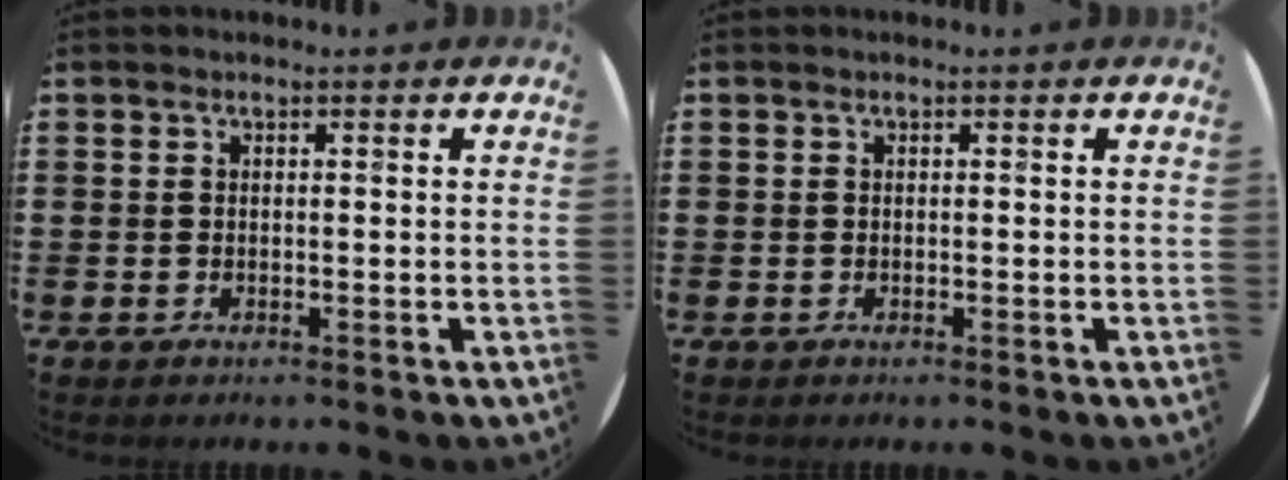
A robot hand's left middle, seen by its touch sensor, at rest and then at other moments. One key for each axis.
{"total": 0.0}